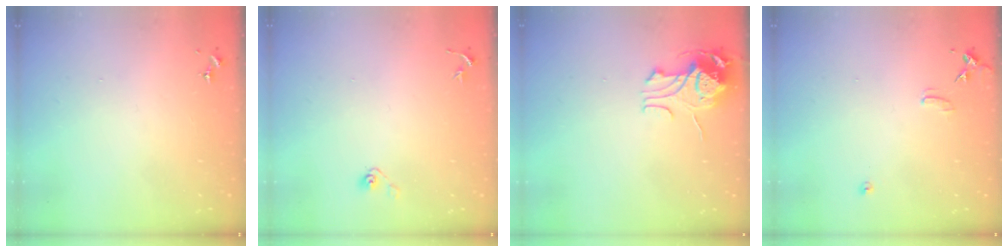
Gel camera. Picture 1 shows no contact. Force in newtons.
{"total": 3.9, "press": 3.3, "slide": 2.0}
{"total": 10.6, "press": 10.6, "slide": 0.9}
{"total": 7.0, "press": 7.0, "slide": 0.6}